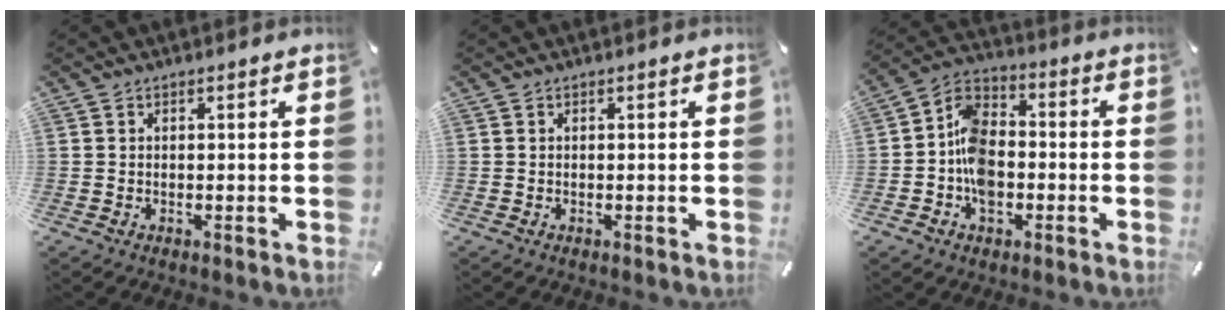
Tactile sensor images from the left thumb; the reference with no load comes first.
{"total": 0.0}
{"total": 10.4, "force": [-3.0, 7.8, 6.2], "torque": [-0.137, 0.027, -0.055]}